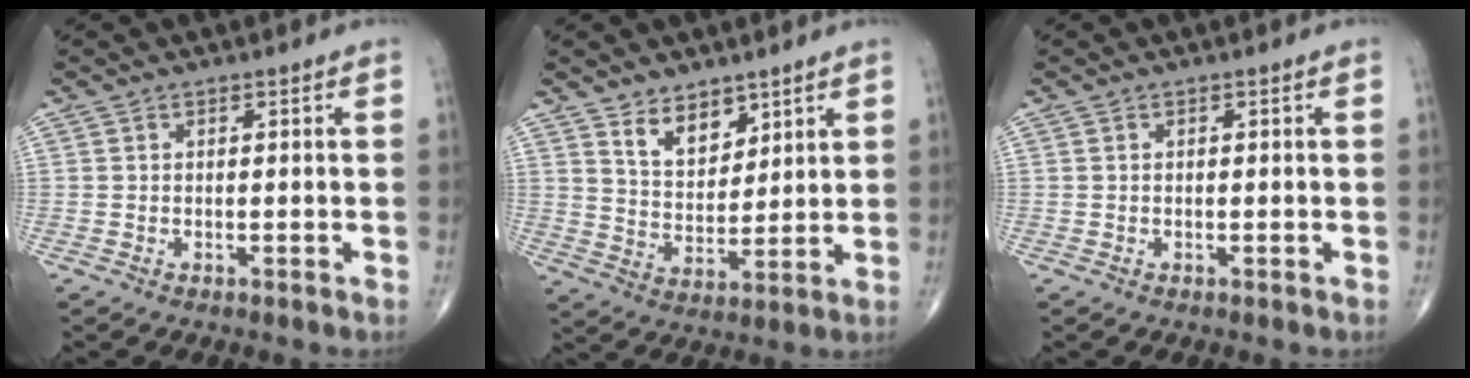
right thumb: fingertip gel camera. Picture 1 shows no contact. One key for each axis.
{"total": 7.7, "fx": 5.2, "fy": 4.4, "fz": 3.6, "tx": -0.036, "ty": -0.044, "tz": 0.101}
{"total": 0.0}